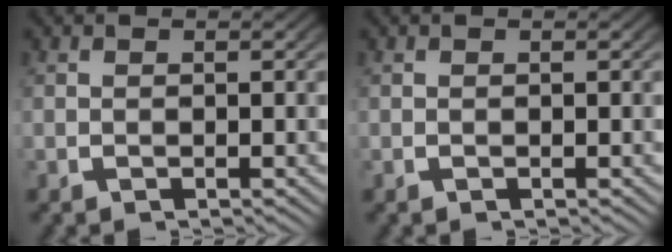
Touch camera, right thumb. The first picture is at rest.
{"total": 0.0}